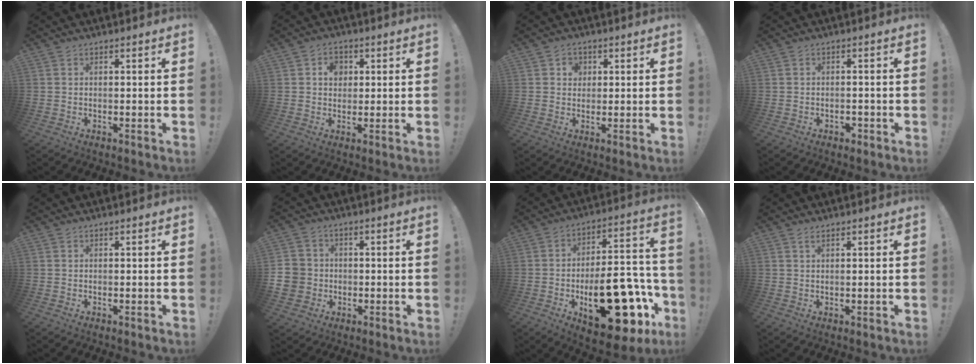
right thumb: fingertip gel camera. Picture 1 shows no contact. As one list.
[{"total": 5.0, "force": [1.2, 4.3, 2.3], "torque": [-0.021, 0.001, 0.018]}, {"total": 3.6, "force": [1.1, 3.2, 1.2], "torque": [-0.006, -0.004, 0.016]}, {"total": 1.7, "force": [-1.1, 1.1, 0.7], "torque": [-0.012, 0.001, -0.018]}, {"total": 0.0}, {"total": 8.0, "force": [-0.8, 7.6, 2.6], "torque": [-0.050, 0.014, -0.014]}, {"total": 25.4, "force": [-9.6, 11.3, 20.6], "torque": [-0.296, 0.053, -0.137]}, {"total": 1.5, "force": [0.9, 0.1, 1.2], "torque": [-0.021, -0.001, 0.016]}]